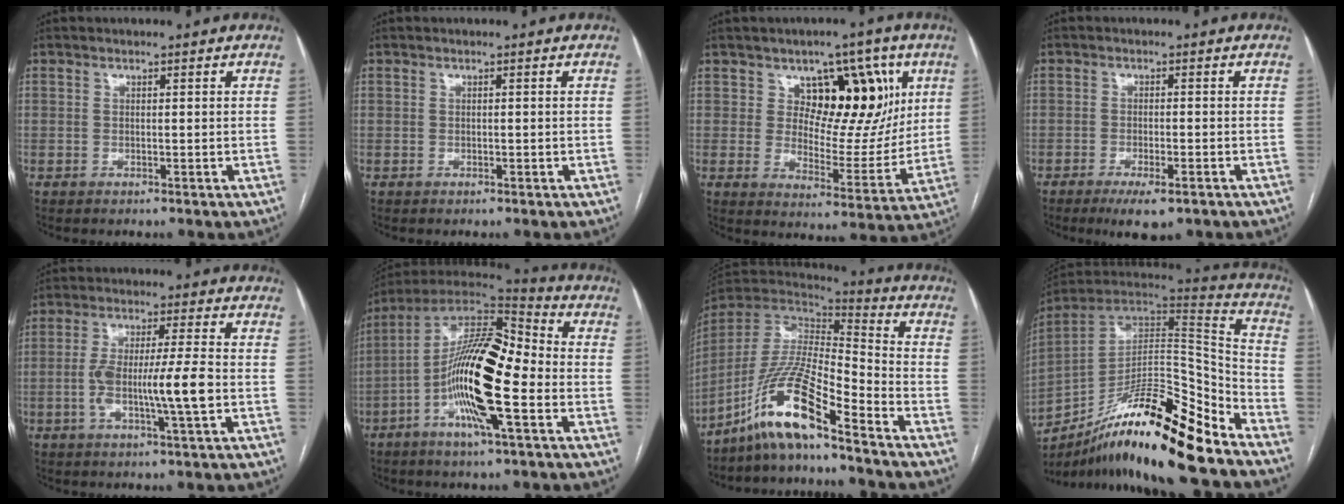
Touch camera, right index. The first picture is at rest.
{"total": 0.0}
{"total": 13.2, "force": [5.4, 7.4, 9.5], "torque": [-0.117, 0.016, 0.092]}
{"total": 5.1, "force": [-3.3, 1.2, 3.8], "torque": [-0.059, -0.009, -0.045]}
{"total": 9.7, "force": [-1.8, 0.3, 9.5], "torque": [-0.177, 0.004, -0.035]}
{"total": 18.8, "force": [-4.1, 4.0, 18.0], "torque": [-0.328, 0.013, -0.077]}
{"total": 14.1, "force": [-10.3, 1.1, 9.6], "torque": [-0.193, 0.001, -0.193]}
{"total": 23.8, "force": [-17.0, 3.2, 16.4], "torque": [-0.252, 0.004, -0.292]}